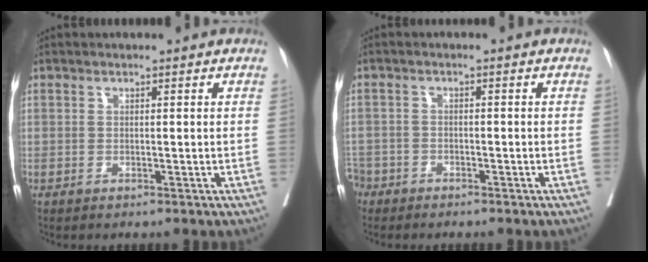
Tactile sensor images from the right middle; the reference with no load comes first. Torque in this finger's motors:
{"motor_torque": [1.08, -1.06, 1.05, 0.21]}